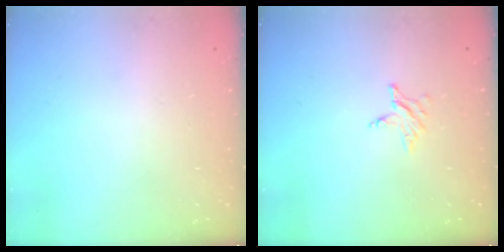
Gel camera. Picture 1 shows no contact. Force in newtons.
{"total": 2.8, "press": 2.7, "slide": 0.4}